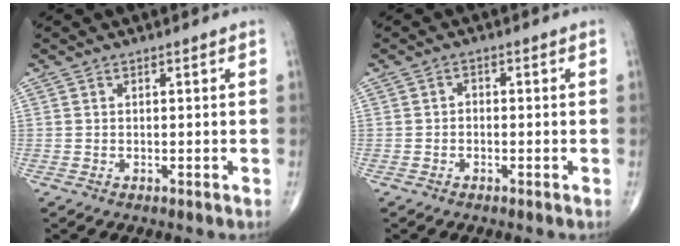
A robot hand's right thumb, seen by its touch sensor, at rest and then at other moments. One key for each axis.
{"total": 1.3, "fx": -0.5, "fy": 0.9, "fz": 0.7, "tx": -0.005, "ty": 0.008, "tz": -0.013}